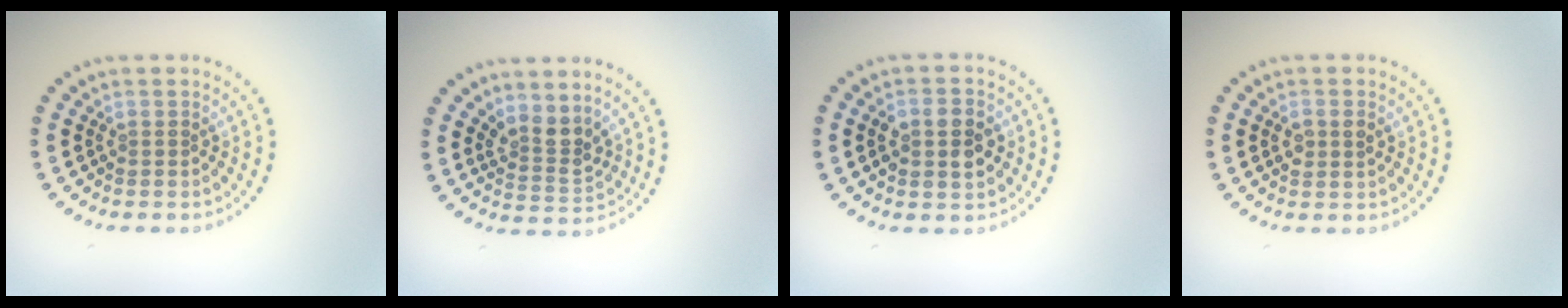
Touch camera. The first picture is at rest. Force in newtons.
{"total": 2.6, "press": 2.2, "slide": 1.5}
{"total": 3.8, "press": 3.8, "slide": 0.2}
{"total": 1.6, "press": 1.5, "slide": 0.3}